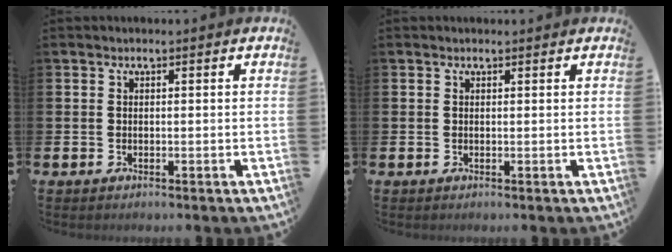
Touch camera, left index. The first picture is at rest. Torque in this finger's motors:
{"motor_torque": [0.86, -1.28, 0.00, -0.01]}